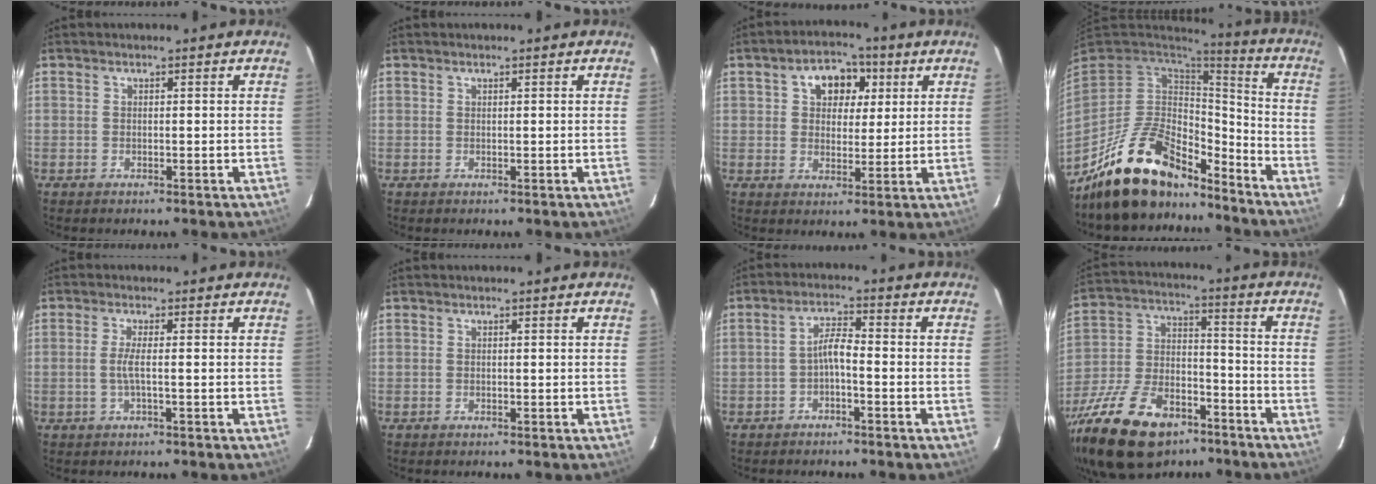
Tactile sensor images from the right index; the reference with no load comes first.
{"total": 0.0}
{"total": 8.1, "force": [3.0, 5.8, 4.8], "torque": [-0.079, 0.024, 0.049]}
{"total": 19.3, "force": [-14.8, 8.1, 9.4], "torque": [-0.194, 0.009, -0.245]}
{"total": 2.6, "force": [-0.5, -0.3, 2.5], "torque": [-0.047, -0.001, -0.012]}
{"total": 0.0}
{"total": 3.2, "force": [-1.6, 0.6, 2.7], "torque": [-0.057, 0.011, -0.030]}
{"total": 24.2, "force": [-15.7, 12.1, 13.9], "torque": [-0.292, -0.016, -0.259]}